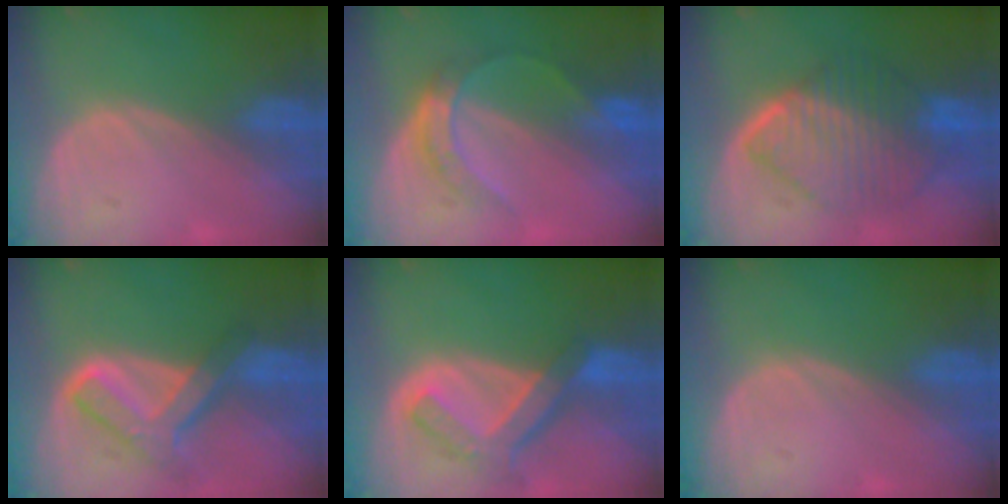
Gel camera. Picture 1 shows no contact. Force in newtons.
{"total": 5.0, "press": 4.8, "slide": 1.5}
{"total": 10.0, "press": 9.9, "slide": 0.8}
{"total": 7.8, "press": 6.6, "slide": 4.1}
{"total": 7.6, "press": 6.6, "slide": 3.7}
{"total": 0.0}